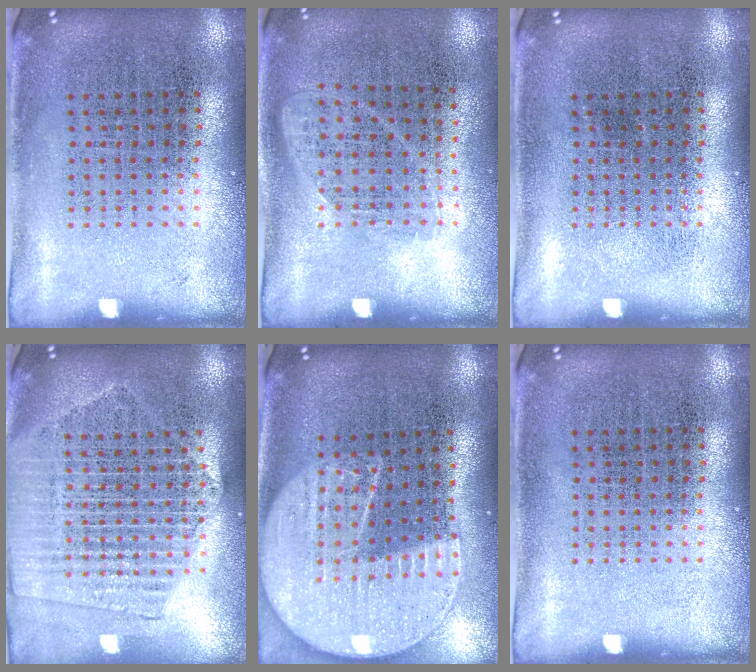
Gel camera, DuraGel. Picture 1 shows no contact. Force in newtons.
{"total": 1.1, "press": 0.9, "slide": 0.6}
{"total": 0.0}
{"total": 2.1, "press": 1.9, "slide": 0.9}
{"total": 2.3, "press": 2.0, "slide": 1.1}
{"total": 0.0}